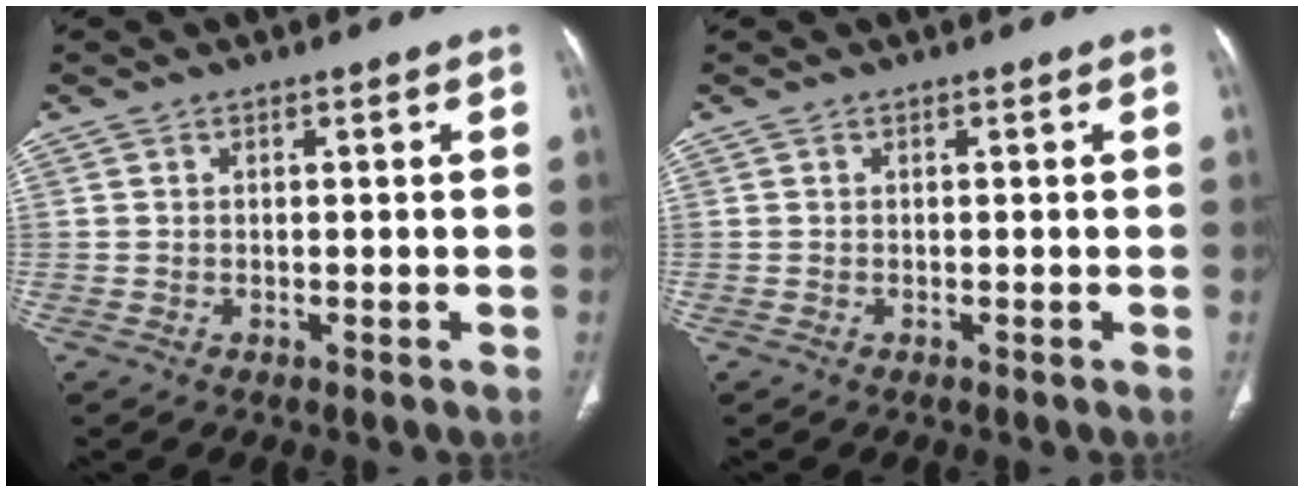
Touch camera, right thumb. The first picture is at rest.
{"total": 0.0}